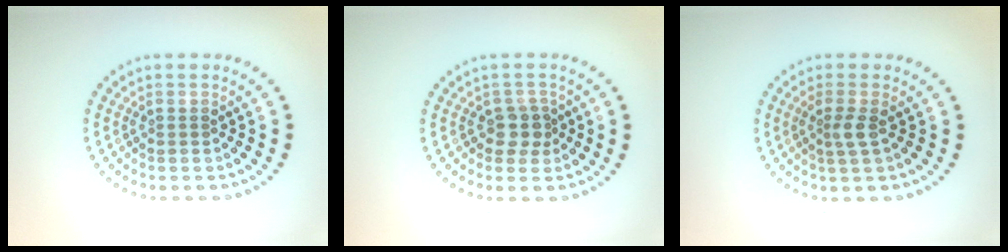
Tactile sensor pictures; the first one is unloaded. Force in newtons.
{"total": 1.9, "press": 1.6, "slide": 1.0}
{"total": 1.6, "press": 1.2, "slide": 1.0}